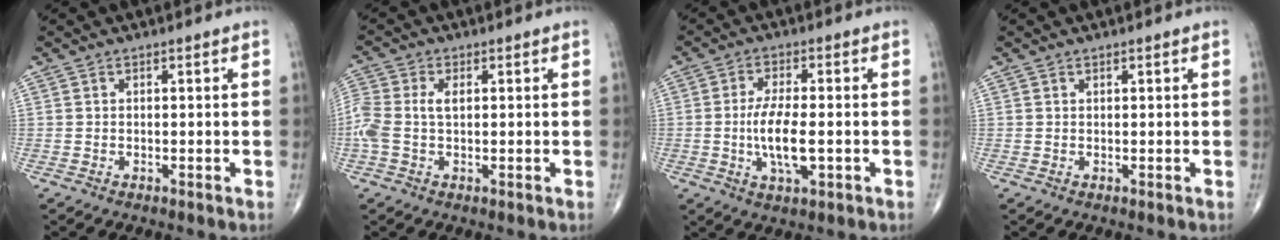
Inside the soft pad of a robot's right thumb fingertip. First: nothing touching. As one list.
[{"total": 6.5, "force": [0.4, 3.7, 5.3], "torque": [-0.147, 0.020, 0.009]}, {"total": 8.0, "force": [-1.2, 3.0, 7.4], "torque": [-0.148, -0.003, -0.023]}, {"total": 0.0}]